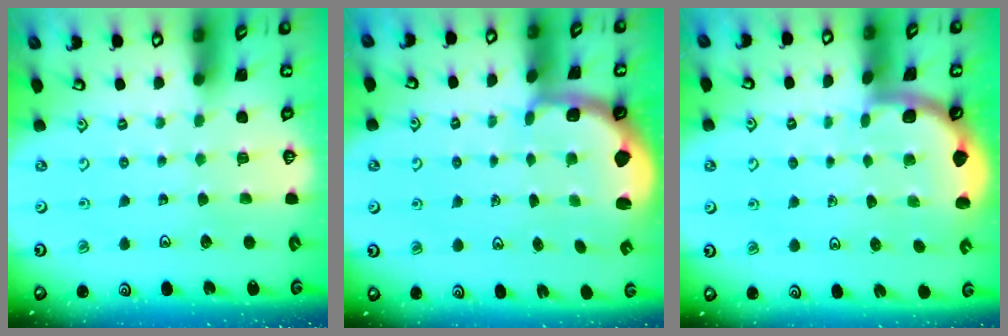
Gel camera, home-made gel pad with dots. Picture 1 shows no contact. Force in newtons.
{"total": 1.7, "press": 1.3, "slide": 1.0}
{"total": 1.8, "press": 1.8, "slide": 0.1}